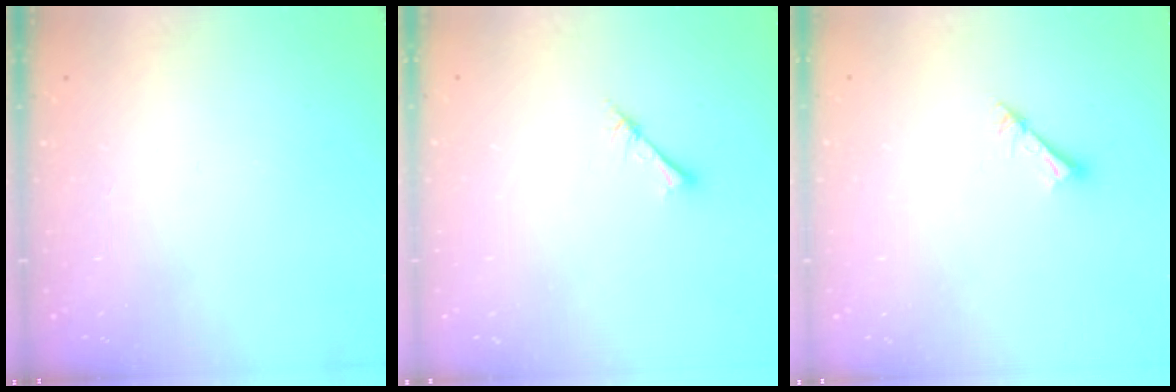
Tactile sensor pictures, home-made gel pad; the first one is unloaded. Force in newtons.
{"total": 2.7, "press": 2.6, "slide": 0.3}
{"total": 2.2, "press": 2.1, "slide": 0.4}